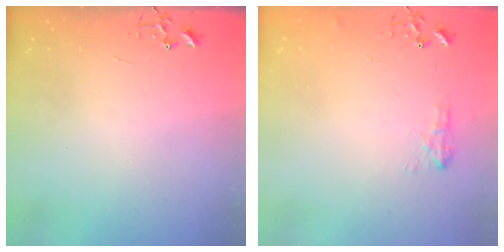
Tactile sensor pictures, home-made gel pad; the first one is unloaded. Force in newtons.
{"total": 8.0, "press": 7.9, "slide": 0.7}